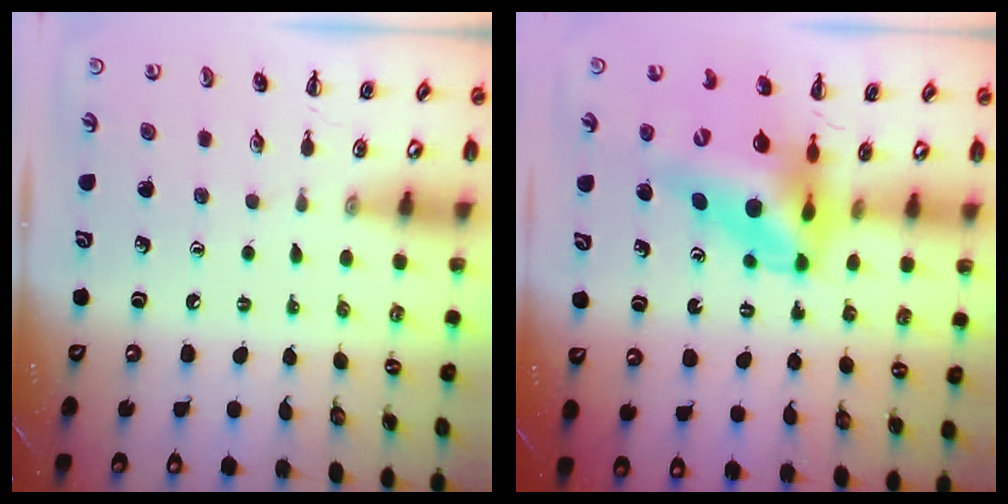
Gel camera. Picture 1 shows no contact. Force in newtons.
{"total": 12.3, "press": 11.8, "slide": 3.6}